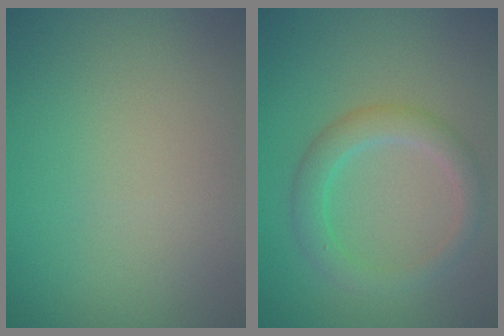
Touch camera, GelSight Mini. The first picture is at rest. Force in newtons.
{"total": 2.9, "press": 2.9, "slide": 0.2}